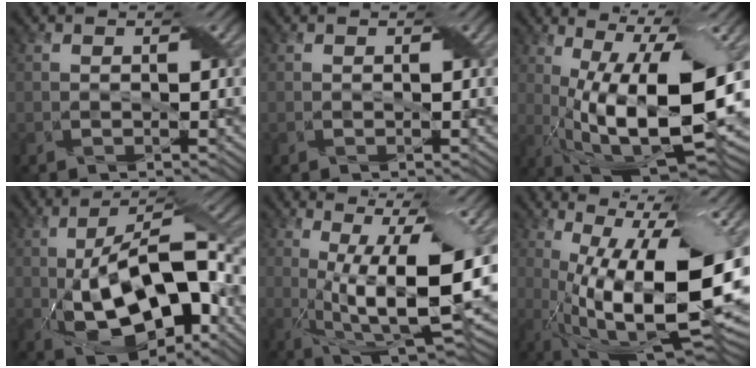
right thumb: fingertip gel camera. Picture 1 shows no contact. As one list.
[{"total": 0.0}, {"total": 18.1, "force": [-0.3, 6.6, 16.9], "torque": [-0.266, -0.009, 0.000]}, {"total": 15.9, "force": [-3.4, 7.5, 13.6], "torque": [-0.236, -0.003, -0.064]}, {"total": 16.1, "force": [0.5, 5.1, 15.2], "torque": [-0.242, -0.006, 0.023]}, {"total": 20.1, "force": [-0.9, 7.3, 18.7], "torque": [-0.264, -0.016, -0.018]}]